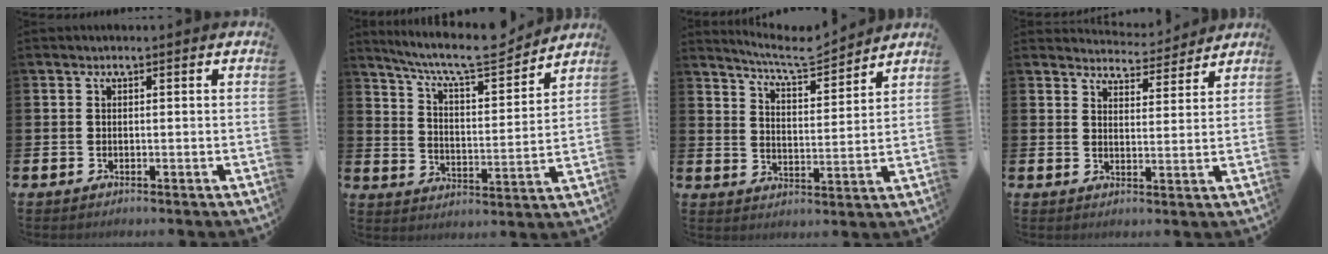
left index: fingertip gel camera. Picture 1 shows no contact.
{"total": 8.6, "force": [7.9, 1.3, 3.3], "torque": [-0.092, -0.053, 0.135]}
{"total": 6.5, "force": [6.1, 0.8, 1.9], "torque": [-0.055, -0.039, 0.104]}
{"total": 4.2, "force": [4.1, 0.5, 0.0], "torque": [-0.010, -0.030, 0.073]}